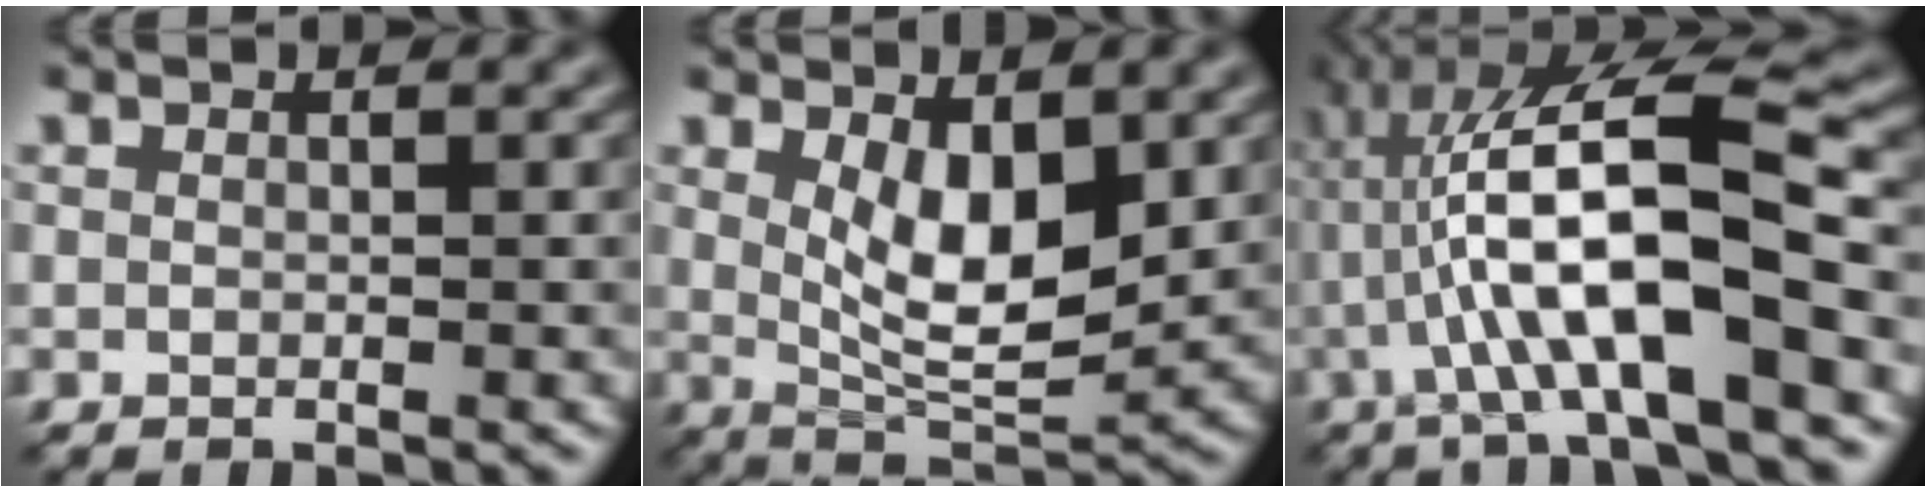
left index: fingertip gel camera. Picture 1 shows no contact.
{"total": 5.9, "force": [1.3, 2.5, 5.2], "torque": [-0.093, -0.015, 0.031]}
{"total": 11.3, "force": [-1.8, 2.4, 10.9], "torque": [-0.191, 0.024, -0.033]}